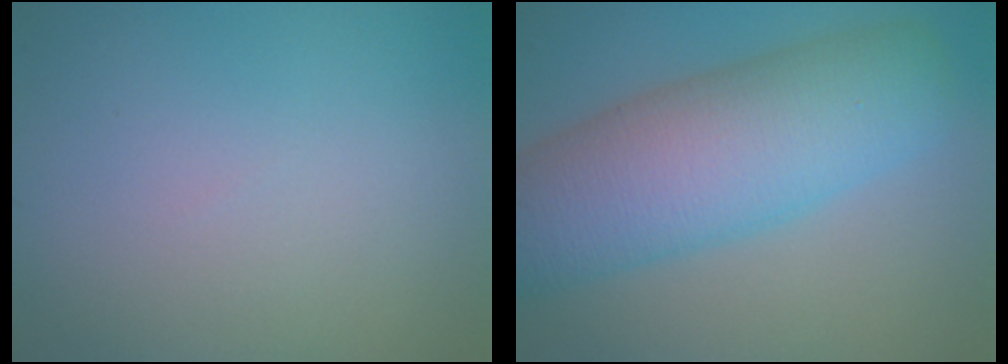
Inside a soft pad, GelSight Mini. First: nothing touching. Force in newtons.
{"total": 9.9, "press": 9.9, "slide": 0.4}